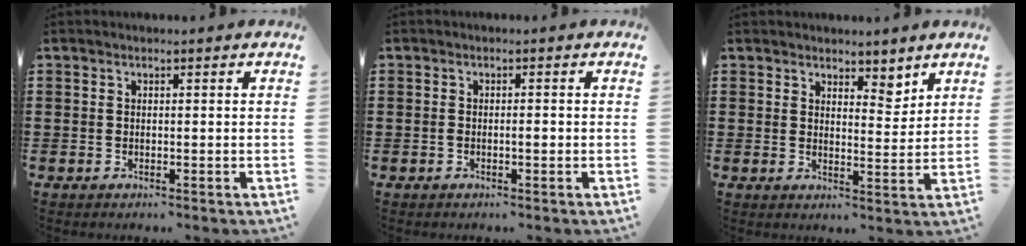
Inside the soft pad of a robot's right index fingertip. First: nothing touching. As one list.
[{"total": 1.3, "force": [-0.4, 0.4, 1.2], "torque": [-0.023, -0.001, -0.006]}, {"total": 3.8, "force": [3.5, 1.6, 0.5], "torque": [-0.004, -0.009, 0.062]}]